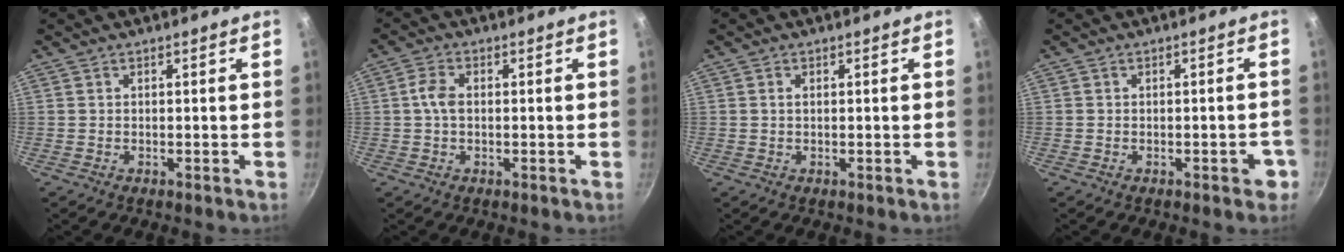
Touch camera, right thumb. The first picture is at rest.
{"total": 3.7, "force": [0.1, 2.4, 2.9], "torque": [-0.060, 0.011, -0.002]}
{"total": 1.0, "force": [0.3, 0.7, 0.8], "torque": [-0.013, 0.003, 0.004]}
{"total": 3.0, "force": [-1.4, 1.6, 2.1], "torque": [-0.006, 0.017, -0.016]}